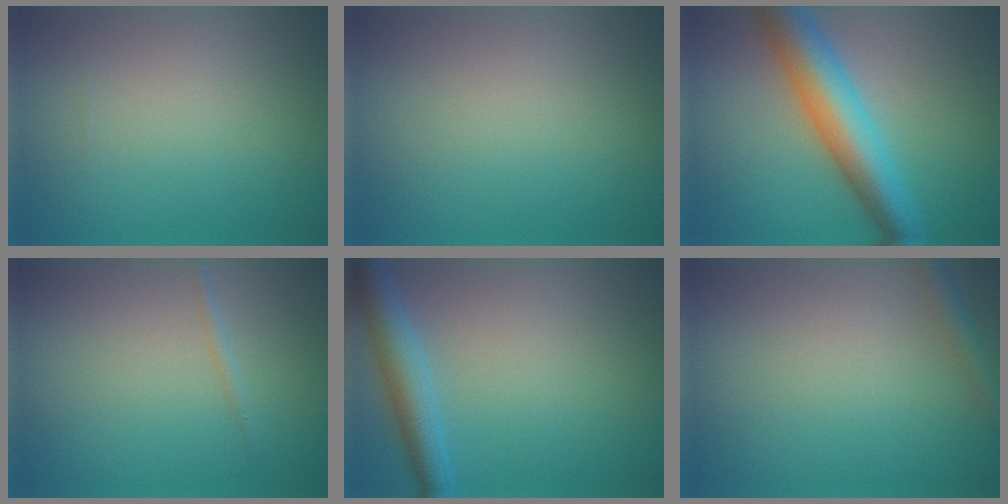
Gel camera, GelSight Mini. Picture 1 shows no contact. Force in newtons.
{"total": 0.0}
{"total": 7.9, "press": 7.9, "slide": 0.1}
{"total": 0.7, "press": 0.7, "slide": 0.0}
{"total": 3.8, "press": 3.8, "slide": 0.2}
{"total": 1.7, "press": 1.7, "slide": 0.1}